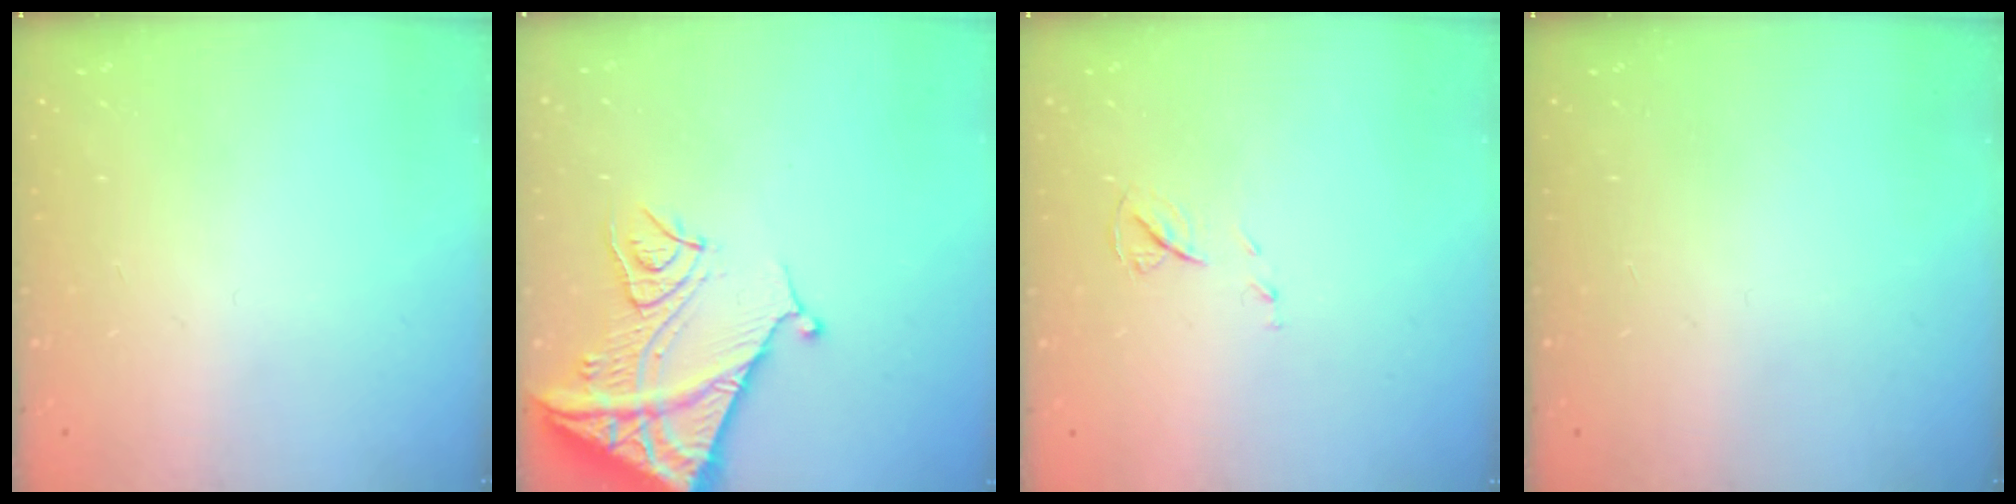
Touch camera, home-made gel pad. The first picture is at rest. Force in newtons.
{"total": 13.8, "press": 13.7, "slide": 1.4}
{"total": 5.7, "press": 5.6, "slide": 0.5}
{"total": 0.0}